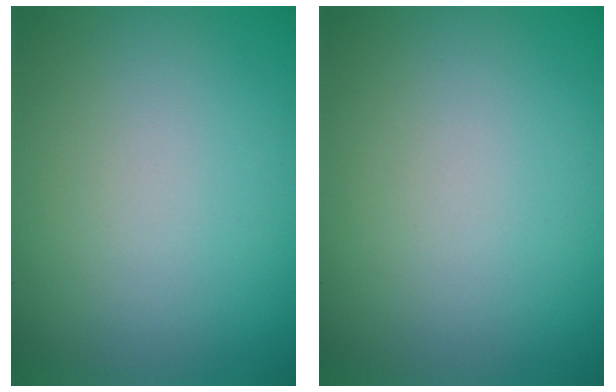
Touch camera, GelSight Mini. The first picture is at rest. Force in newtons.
{"total": 0.0}